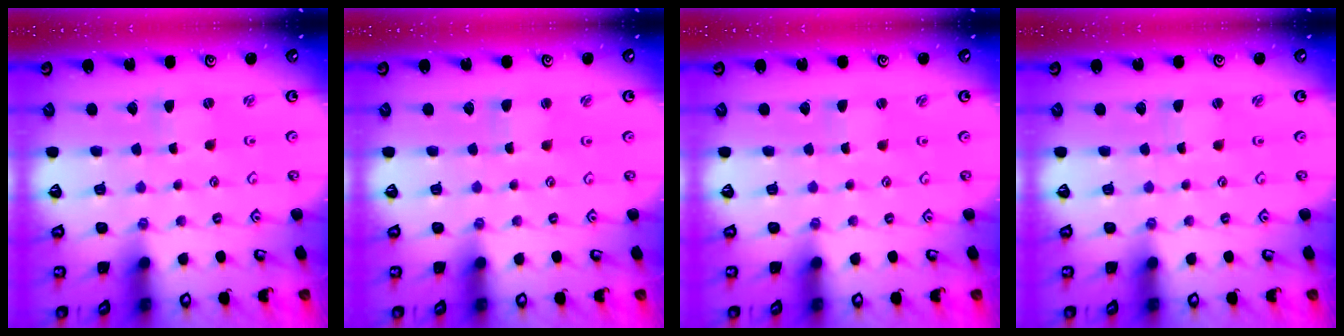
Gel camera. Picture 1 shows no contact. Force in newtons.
{"total": 1.6, "press": 1.6, "slide": 0.3}
{"total": 0.0}
{"total": 0.5, "press": 0.5, "slide": 0.1}